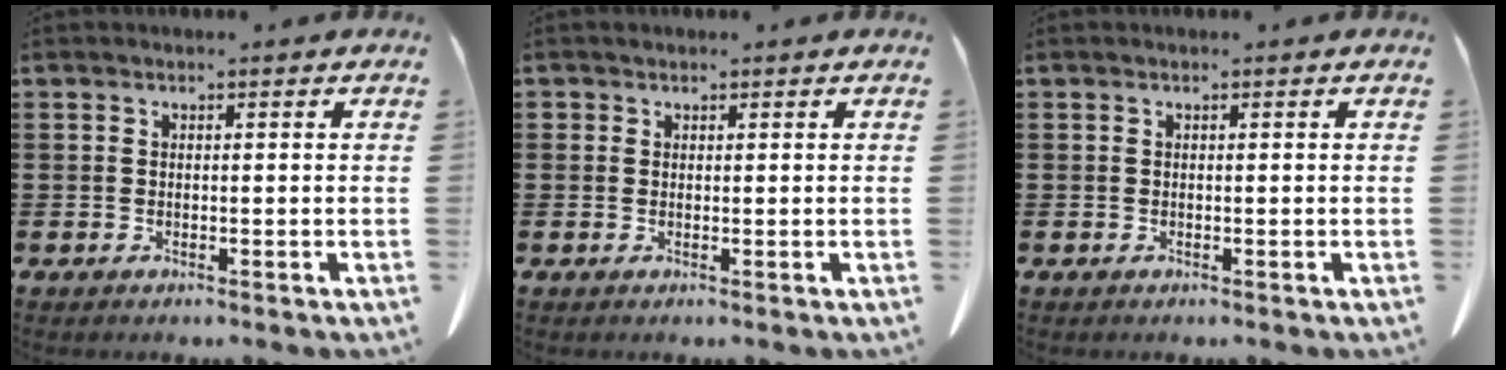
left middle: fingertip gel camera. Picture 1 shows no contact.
{"total": 0.6, "force": [0.3, 0.4, 0.1], "torque": [-0.003, 0.002, 0.007]}
{"total": 0.0}